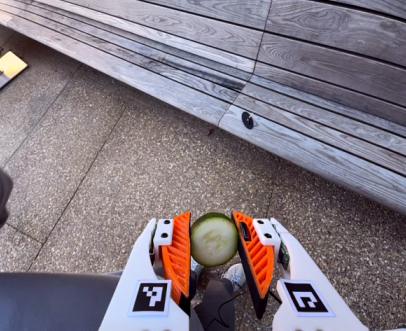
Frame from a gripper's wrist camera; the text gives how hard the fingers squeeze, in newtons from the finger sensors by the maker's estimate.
{"total": 13.0, "left": 13.2, "right": 12.8}